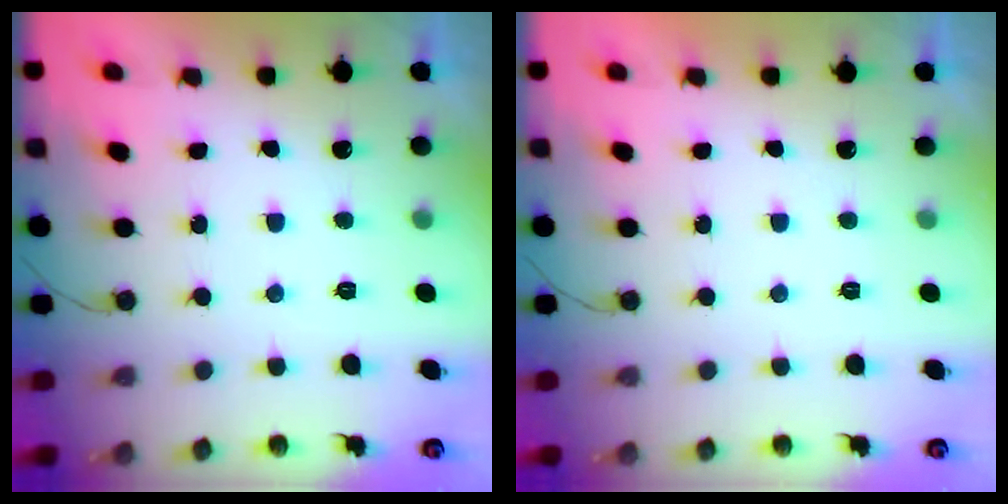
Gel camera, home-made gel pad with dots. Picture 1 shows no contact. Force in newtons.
{"total": 2.0, "press": 2.0, "slide": 0.1}